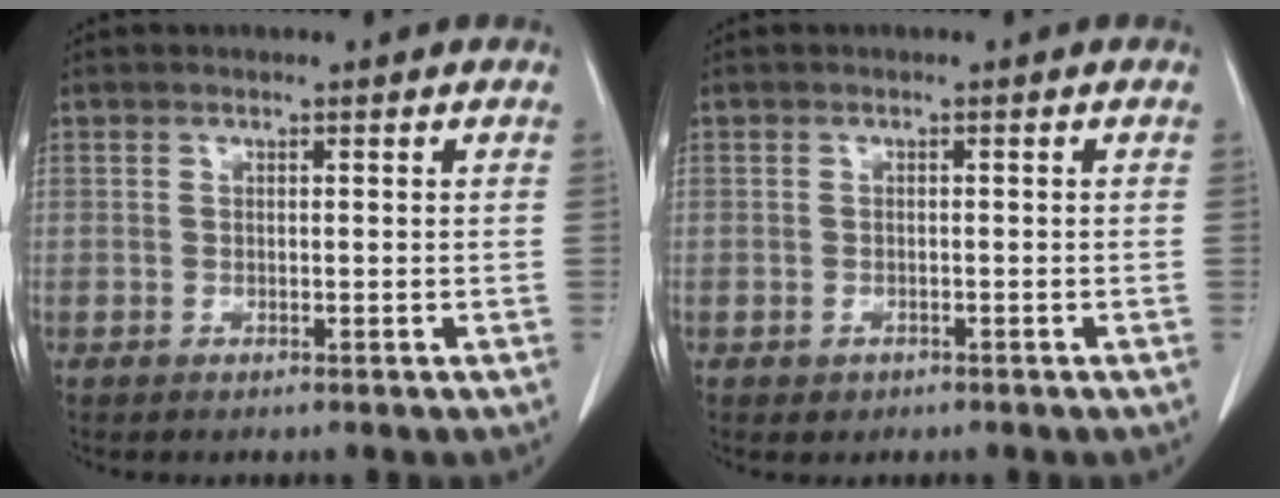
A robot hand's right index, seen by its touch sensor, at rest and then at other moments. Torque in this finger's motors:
{"motor_torque": [0.19, -0.14, 0.07, 0.01]}